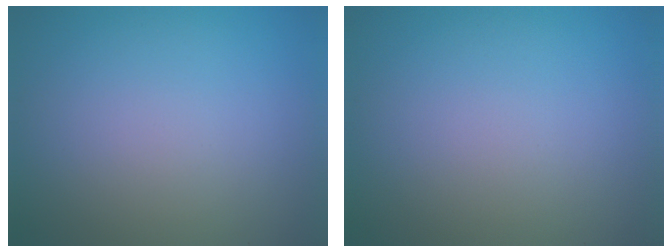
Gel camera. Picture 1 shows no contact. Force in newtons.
{"total": 0.0}